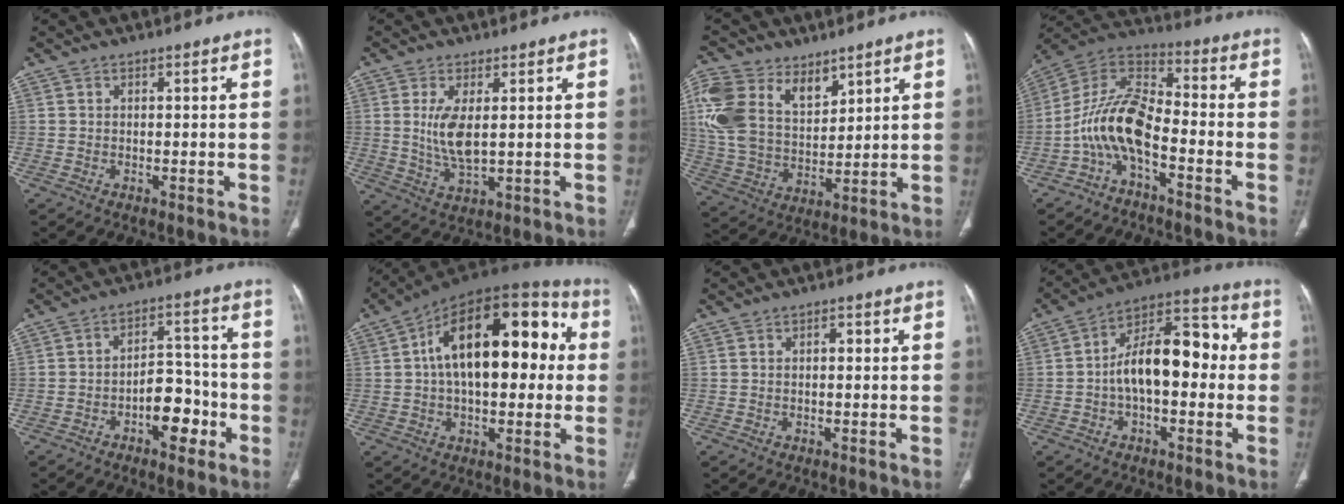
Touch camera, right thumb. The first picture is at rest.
{"total": 6.8, "force": [1.0, 2.6, 6.2], "torque": [-0.133, -0.018, 0.029]}
{"total": 17.7, "force": [8.5, 11.5, 10.5], "torque": [-0.210, -0.027, 0.172]}
{"total": 12.1, "force": [-4.7, 5.6, 9.7], "torque": [-0.186, 0.072, -0.101]}
{"total": 9.5, "force": [-3.9, 5.4, 6.7], "torque": [-0.068, 0.042, -0.060]}
{"total": 22.9, "force": [3.3, 12.2, 19.1], "torque": [-0.269, 0.043, 0.038]}
{"total": 1.2, "force": [0.1, 0.7, 1.0], "torque": [-0.013, 0.003, -0.001]}
{"total": 18.7, "force": [0.0, 10.2, 15.7], "torque": [-0.228, 0.054, -0.009]}